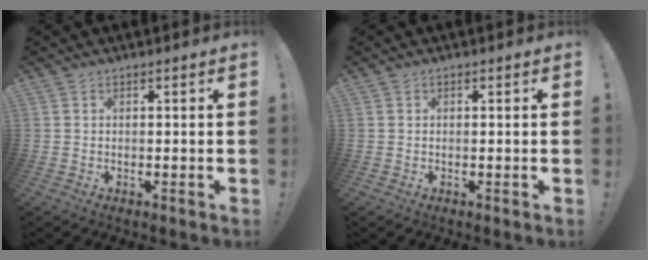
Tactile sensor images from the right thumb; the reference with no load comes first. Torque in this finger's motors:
{"motor_torque": [-0.03, -0.11, -0.17, 0.21, -0.01]}